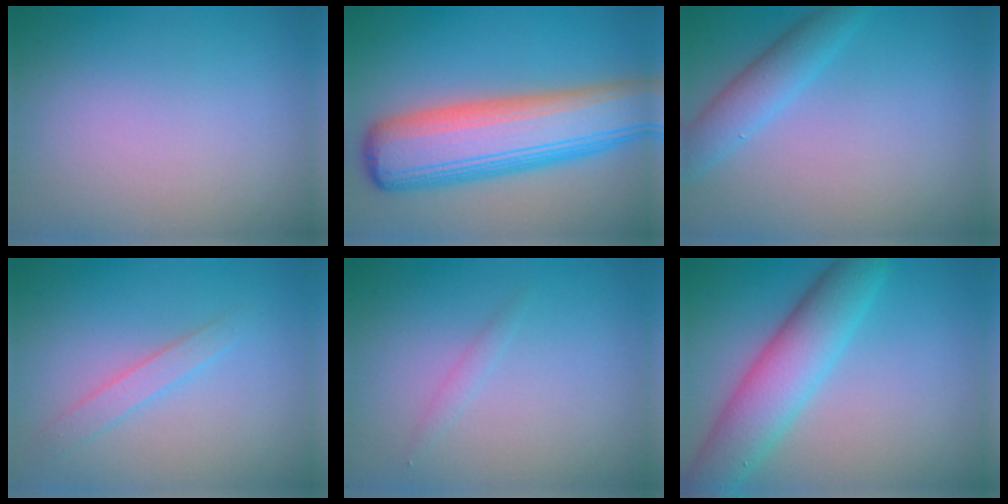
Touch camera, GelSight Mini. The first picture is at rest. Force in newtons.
{"total": 10.6, "press": 10.6, "slide": 0.3}
{"total": 2.9, "press": 2.9, "slide": 0.2}
{"total": 1.6, "press": 1.6, "slide": 0.1}
{"total": 0.8, "press": 0.8, "slide": 0.0}
{"total": 6.4, "press": 6.4, "slide": 0.3}